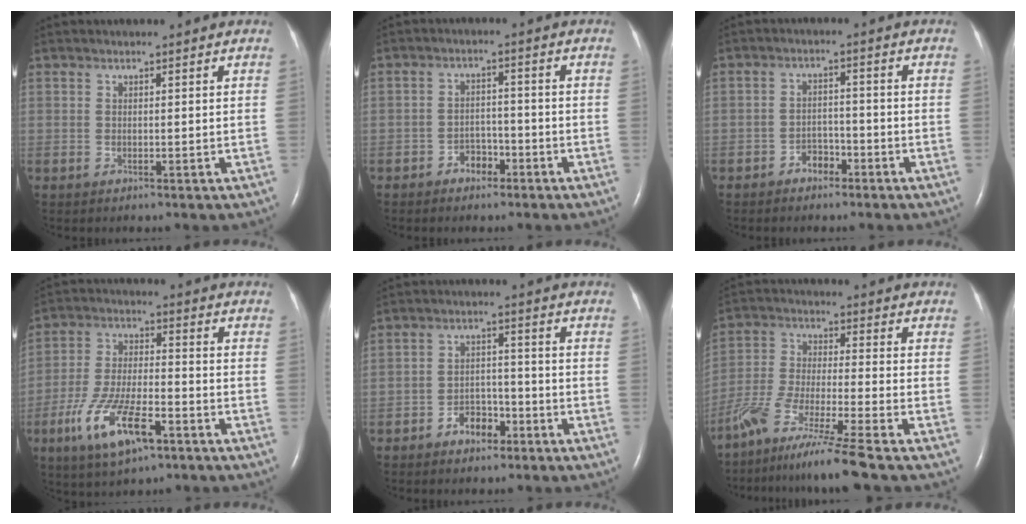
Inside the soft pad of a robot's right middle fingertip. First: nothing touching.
{"total": 3.3, "force": [-2.2, 2.1, 1.3], "torque": [-0.018, 0.008, -0.034]}
{"total": 3.0, "force": [-2.1, 1.8, 1.1], "torque": [-0.016, 0.008, -0.034]}
{"total": 12.1, "force": [-6.1, 3.5, 9.8], "torque": [-0.197, -0.007, -0.108]}
{"total": 4.6, "force": [-2.9, 2.7, 2.3], "torque": [-0.038, 0.015, -0.048]}
{"total": 10.9, "force": [-8.7, -1.6, 6.5], "torque": [-0.135, -0.034, -0.165]}